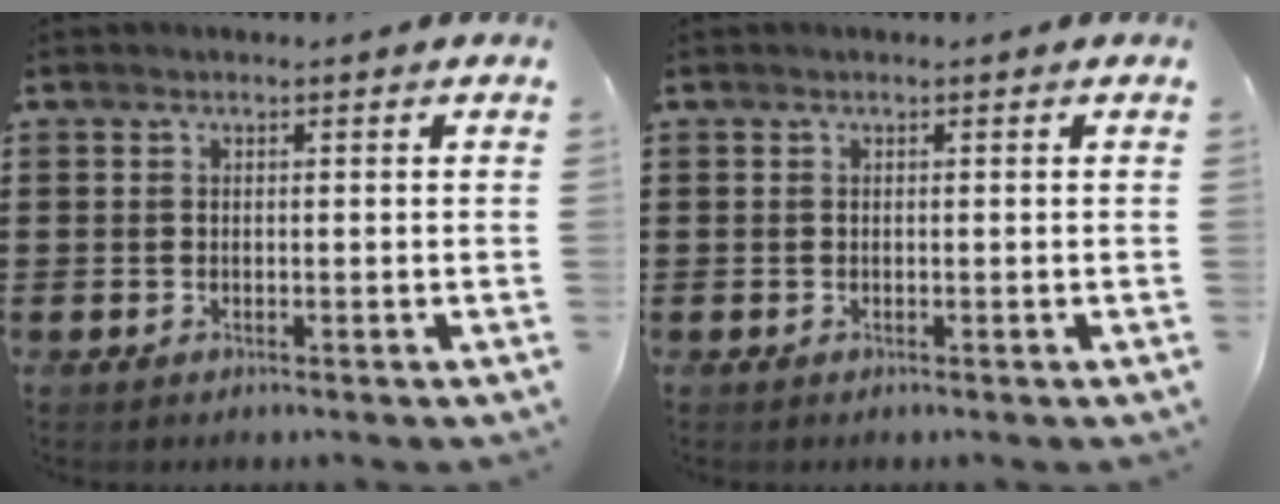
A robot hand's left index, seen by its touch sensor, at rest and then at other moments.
{"total": 0.0}